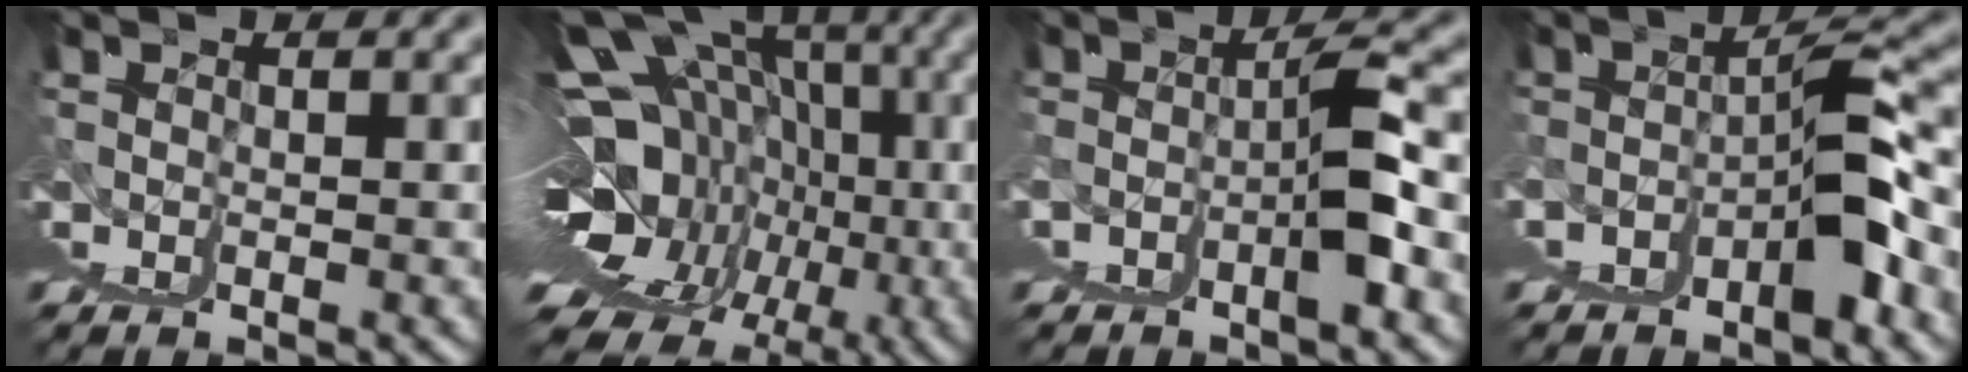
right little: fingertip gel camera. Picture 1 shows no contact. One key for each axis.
{"total": 15.4, "fx": 3.7, "fy": 7.2, "fz": 13.1, "tx": -0.143, "ty": 0.016, "tz": 0.071}
{"total": 2.7, "fx": -0.5, "fy": -0.9, "fz": 2.5, "tx": -0.057, "ty": 0.010, "tz": -0.006}
{"total": 4.0, "fx": -0.5, "fy": -0.8, "fz": 3.9, "tx": -0.054, "ty": 0.023, "tz": -0.008}